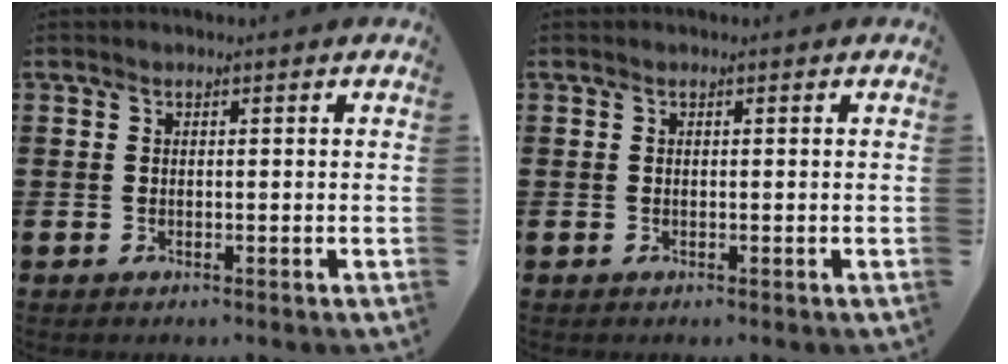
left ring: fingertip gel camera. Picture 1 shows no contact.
{"total": 0.0}